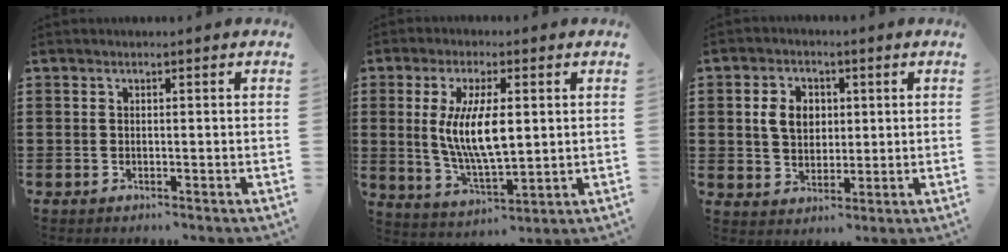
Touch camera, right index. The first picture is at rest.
{"total": 9.7, "force": [1.1, 3.5, 9.0], "torque": [-0.191, 0.000, 0.014]}
{"total": 5.5, "force": [1.0, 4.2, 3.4], "torque": [-0.087, 0.012, 0.013]}